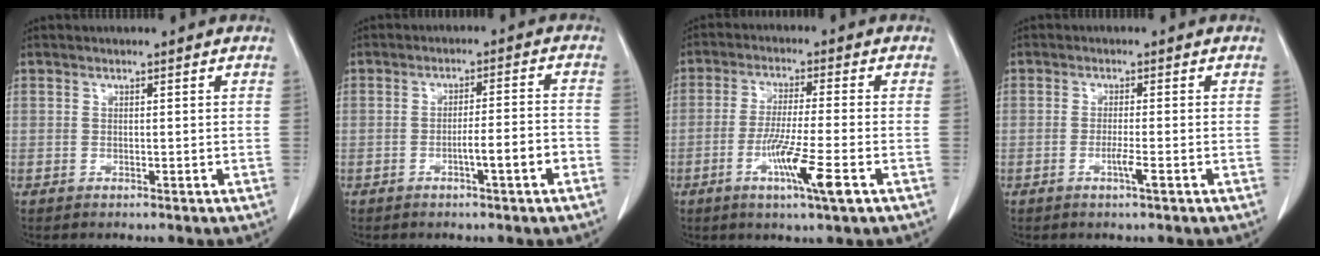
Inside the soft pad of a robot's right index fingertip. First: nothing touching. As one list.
[{"total": 5.3, "force": [-2.4, 0.0, 4.8], "torque": [-0.069, 0.006, -0.035]}, {"total": 8.9, "force": [-3.8, -0.4, 8.1], "torque": [-0.147, -0.021, -0.068]}, {"total": 2.3, "force": [-1.0, -0.2, 2.1], "torque": [-0.039, -0.002, -0.019]}]